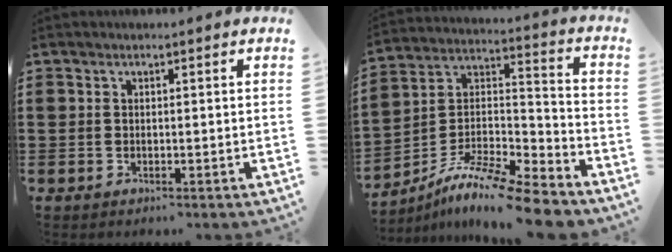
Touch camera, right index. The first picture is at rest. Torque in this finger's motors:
{"motor_torque": [1.08, 1.06, 0.64, 0.21]}